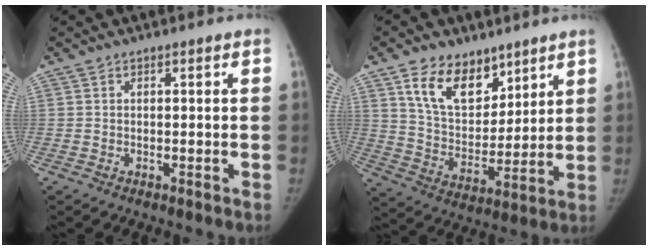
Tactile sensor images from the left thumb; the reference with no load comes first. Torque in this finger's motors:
{"motor_torque": [0.06, 0.06, 0.93, -0.81, 0.27]}